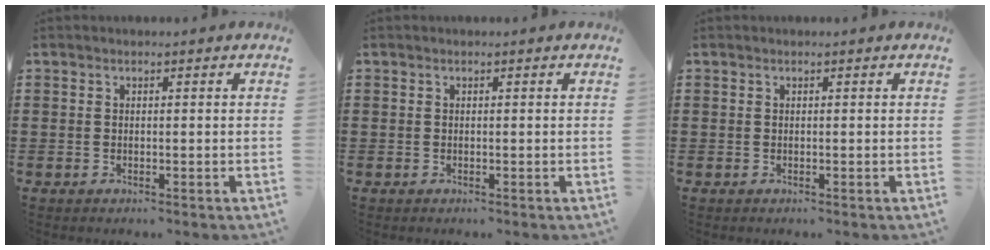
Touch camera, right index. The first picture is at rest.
{"total": 0.0}
{"total": 0.0}